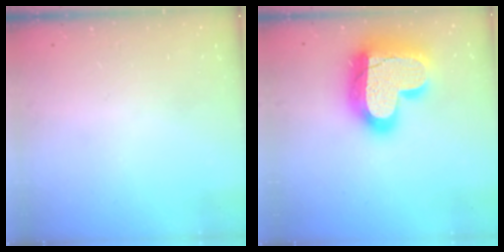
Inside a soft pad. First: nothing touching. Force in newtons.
{"total": 26.4, "press": 26.3, "slide": 2.0}